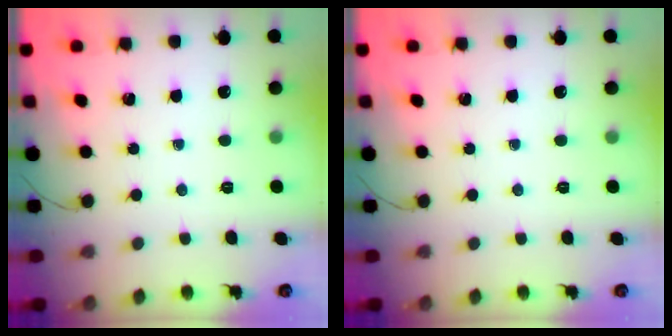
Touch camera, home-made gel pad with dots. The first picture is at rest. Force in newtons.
{"total": 0.0}